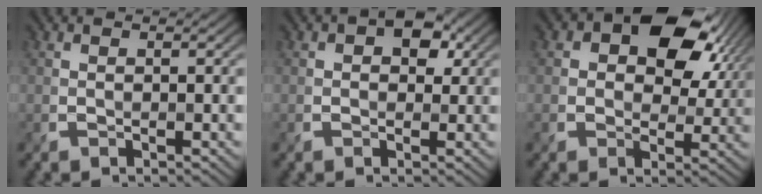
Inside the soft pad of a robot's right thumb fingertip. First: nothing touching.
{"total": 3.7, "force": [1.0, 2.8, 2.2], "torque": [-0.026, -0.001, 0.009]}
{"total": 12.8, "force": [4.6, 8.7, 8.2], "torque": [-0.129, 0.004, 0.072]}